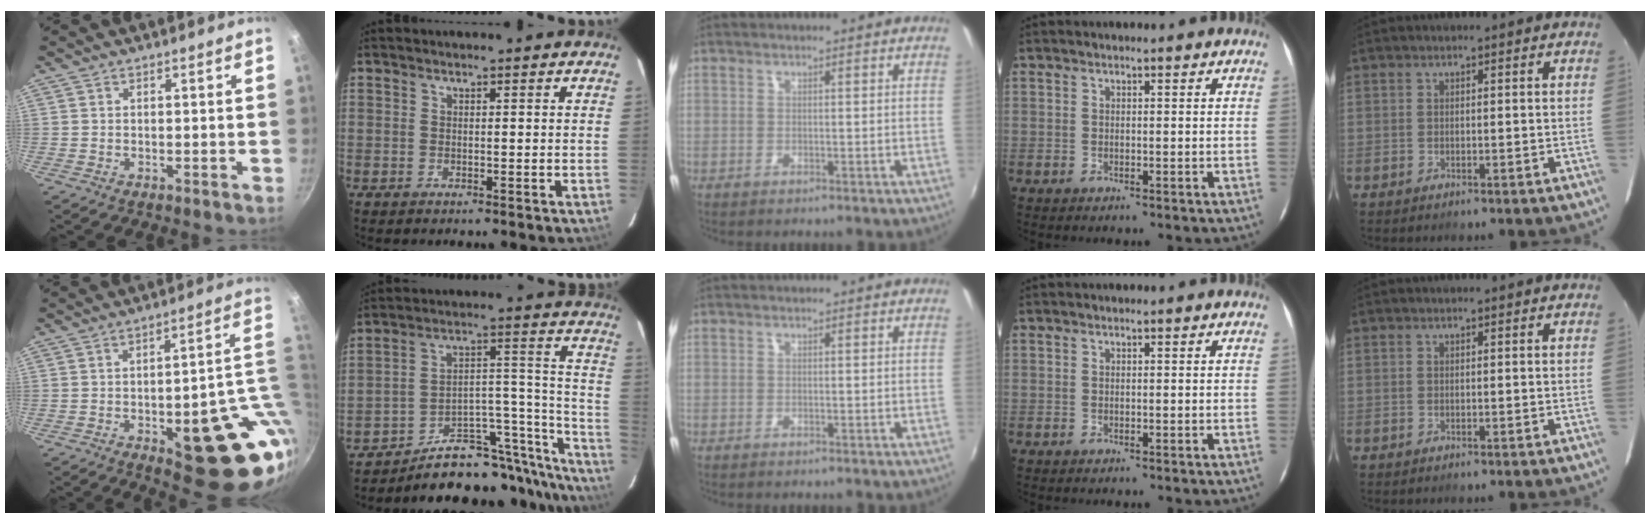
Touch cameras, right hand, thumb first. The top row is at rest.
{"thumb": {"total": 20.4, "force": [-3.4, 7.4, 18.7], "torque": [-0.184, 0.007, -0.035]}, "index": {"total": 24.5, "force": [-21.5, 8.0, 8.5], "torque": [-0.064, 0.069, -0.309]}}